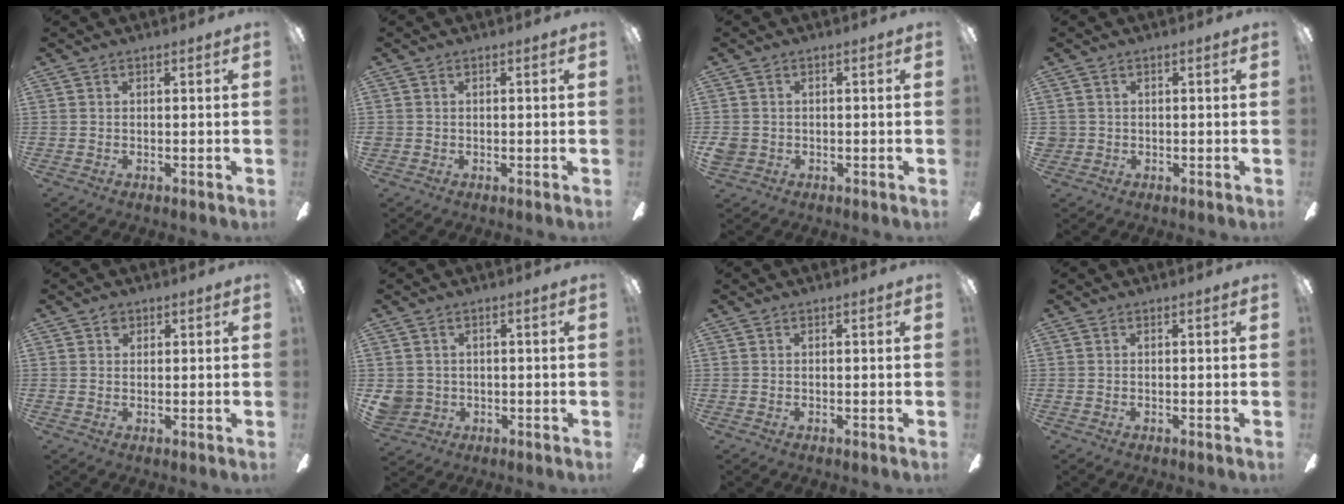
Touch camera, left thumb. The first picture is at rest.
{"total": 0.7, "force": [0.1, 0.7, 0.0], "torque": [0.001, 0.005, -0.001]}
{"total": 2.4, "force": [-0.3, 2.3, 0.8], "torque": [-0.014, 0.005, -0.005]}
{"total": 1.6, "force": [0.3, 1.6, 0.2], "torque": [-0.007, 0.004, 0.004]}
{"total": 2.0, "force": [1.1, 1.5, 0.7], "torque": [-0.007, 0.000, 0.019]}
{"total": 4.0, "force": [0.2, 3.9, 0.5], "torque": [-0.019, 0.005, 0.004]}
{"total": 0.0}
{"total": 0.0}